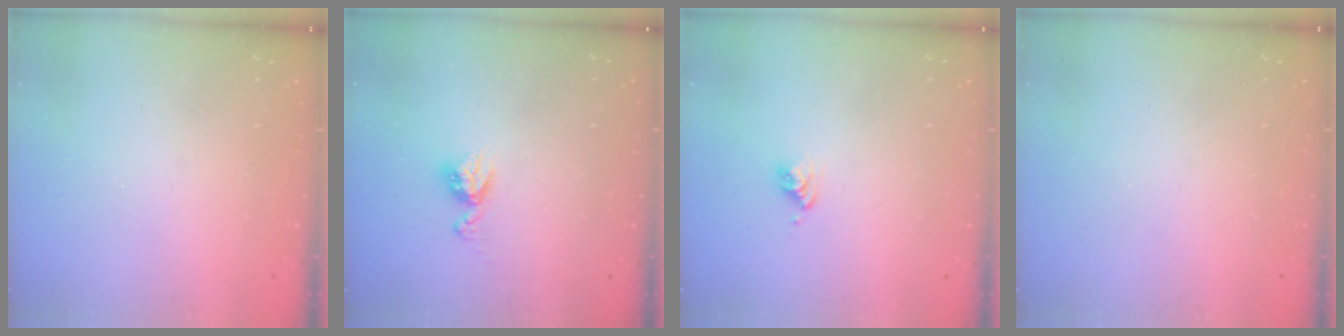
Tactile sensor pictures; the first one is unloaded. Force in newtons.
{"total": 5.0, "press": 4.9, "slide": 0.6}
{"total": 3.7, "press": 3.7, "slide": 0.6}
{"total": 0.0}